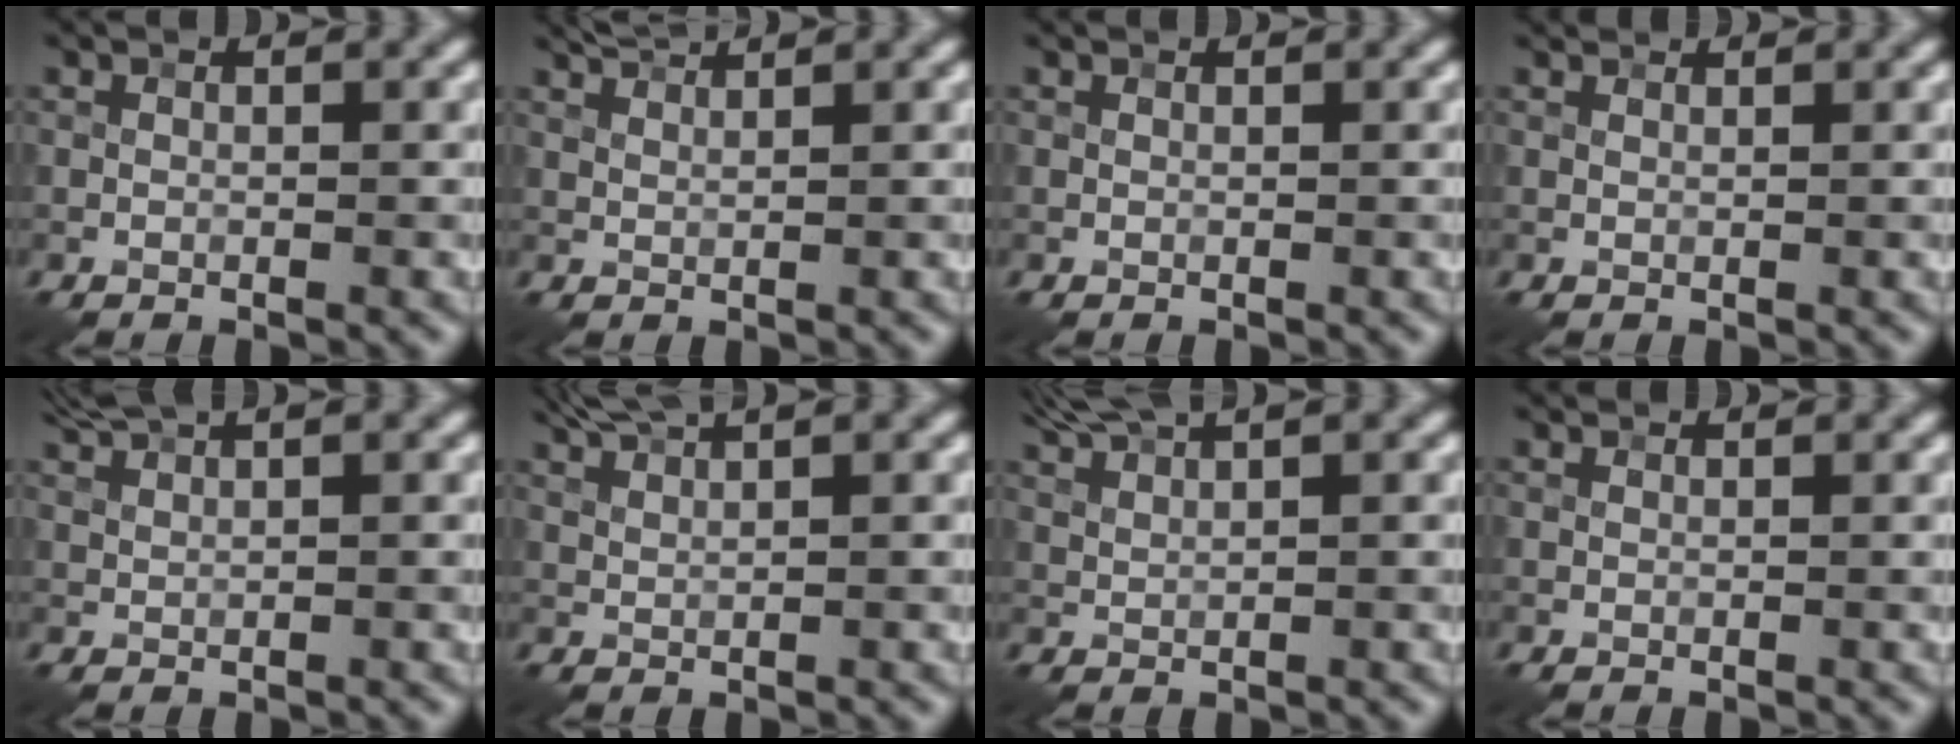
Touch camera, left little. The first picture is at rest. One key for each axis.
{"total": 2.2, "fx": 1.9, "fy": 0.3, "fz": 1.0, "tx": -0.027, "ty": 0.002, "tz": 0.034}
{"total": 0.5, "fx": 0.5, "fy": 0.0, "fz": 0.1, "tx": -0.005, "ty": -0.002, "tz": 0.003}
{"total": 1.7, "fx": 1.6, "fy": 0.4, "fz": 0.6, "tx": -0.019, "ty": -0.005, "tz": 0.016}
{"total": 2.1, "fx": 1.8, "fy": 0.2, "fz": 1.1, "tx": -0.026, "ty": 0.005, "tz": 0.041}
{"total": 2.9, "fx": 2.3, "fy": 0.4, "fz": 1.6, "tx": -0.036, "ty": 0.005, "tz": 0.046}
{"total": 3.4, "fx": 2.8, "fy": 0.4, "fz": 1.8, "tx": -0.038, "ty": 0.007, "tz": 0.054}
{"total": 1.0, "fx": 0.9, "fy": 0.1, "fz": 0.3, "tx": -0.013, "ty": -0.002, "tz": 0.006}